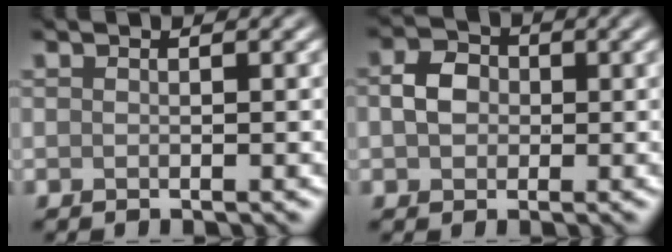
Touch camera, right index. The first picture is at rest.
{"total": 3.0, "force": [-0.1, 2.5, 1.8], "torque": [-0.036, 0.008, -0.010]}